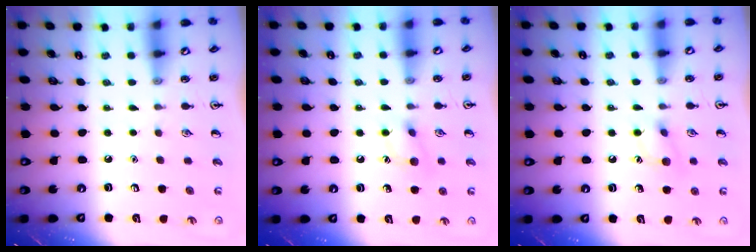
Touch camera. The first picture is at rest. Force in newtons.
{"total": 8.3, "press": 8.2, "slide": 1.5}
{"total": 8.3, "press": 8.2, "slide": 1.5}